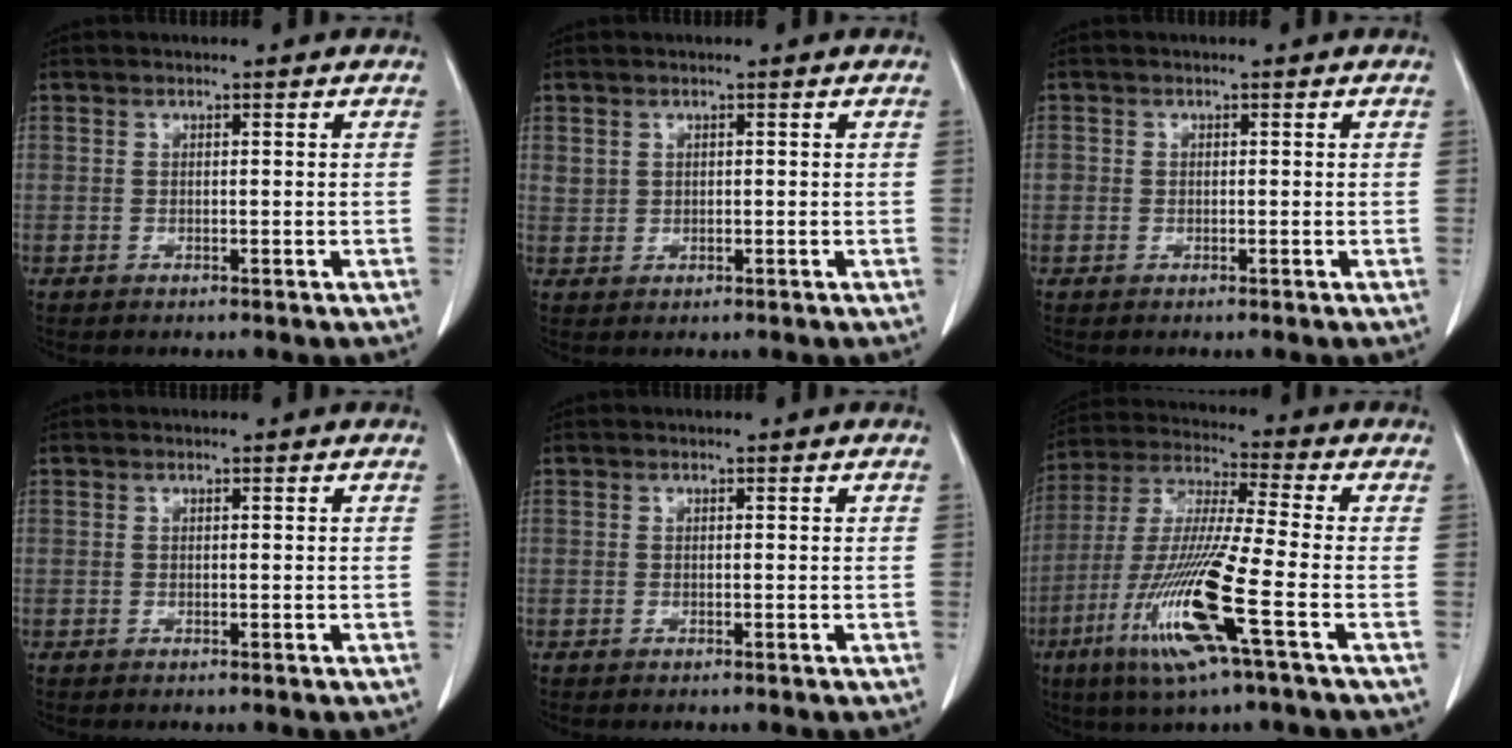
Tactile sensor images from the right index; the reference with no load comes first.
{"total": 1.5, "force": [0.8, 1.2, 0.3], "torque": [0.004, 0.003, 0.013]}
{"total": 1.0, "force": [0.0, 1.0, 0.2], "torque": [0.007, 0.006, -0.002]}
{"total": 0.0}
{"total": 0.0}
{"total": 15.9, "force": [-6.3, -0.3, 14.6], "torque": [-0.306, -0.023, -0.124]}